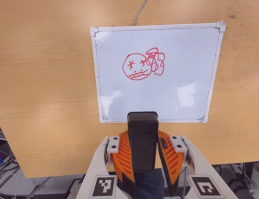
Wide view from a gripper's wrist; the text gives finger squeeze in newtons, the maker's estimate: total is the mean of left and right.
{"total": 9.8, "left": 8.1, "right": 11.6}